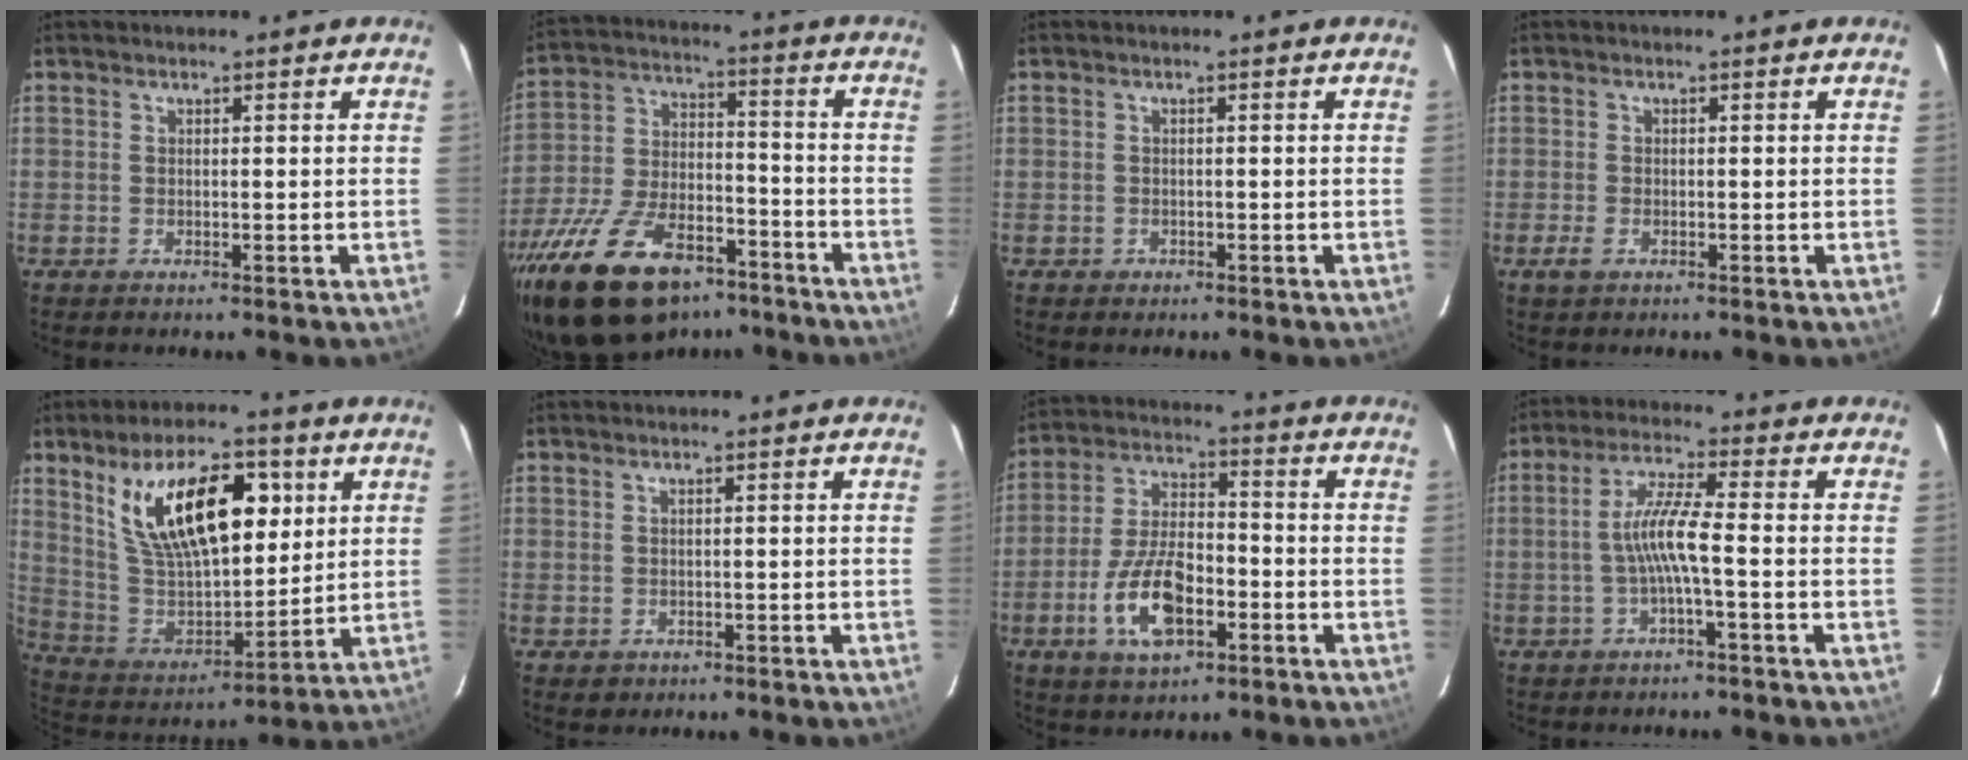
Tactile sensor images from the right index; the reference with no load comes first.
{"total": 23.6, "force": [-16.1, 11.3, 12.9], "torque": [-0.264, -0.007, -0.255]}
{"total": 1.3, "force": [-0.6, 1.1, 0.1], "torque": [-0.002, 0.003, -0.006]}
{"total": 2.1, "force": [-1.2, 1.1, 1.3], "torque": [-0.029, -0.003, -0.023]}
{"total": 20.8, "force": [8.4, 9.6, 16.4], "torque": [-0.284, 0.011, 0.164]}
{"total": 3.1, "force": [-1.0, 2.9, 0.6], "torque": [-0.012, 0.000, -0.008]}
{"total": 12.8, "force": [-5.0, 5.9, 10.2], "torque": [-0.210, 0.002, -0.084]}
{"total": 6.5, "force": [-1.6, -0.1, 6.3], "torque": [-0.135, 0.008, -0.028]}